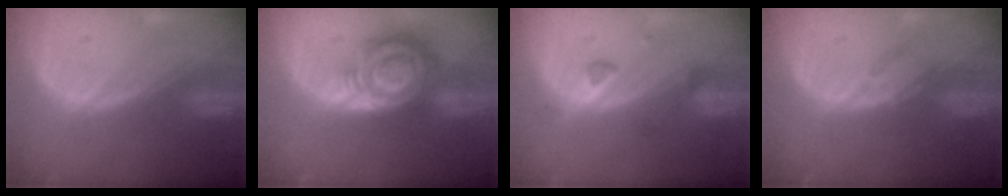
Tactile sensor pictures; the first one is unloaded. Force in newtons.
{"total": 9.2, "press": 9.2, "slide": 0.6}
{"total": 3.0, "press": 2.8, "slide": 0.9}
{"total": 1.9, "press": 1.9, "slide": 0.1}